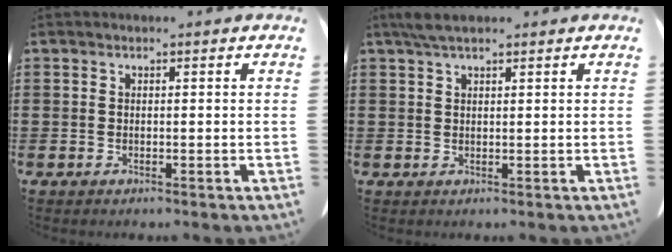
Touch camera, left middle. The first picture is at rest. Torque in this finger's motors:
{"motor_torque": [0.54, 0.54, 0.04, 0.01]}